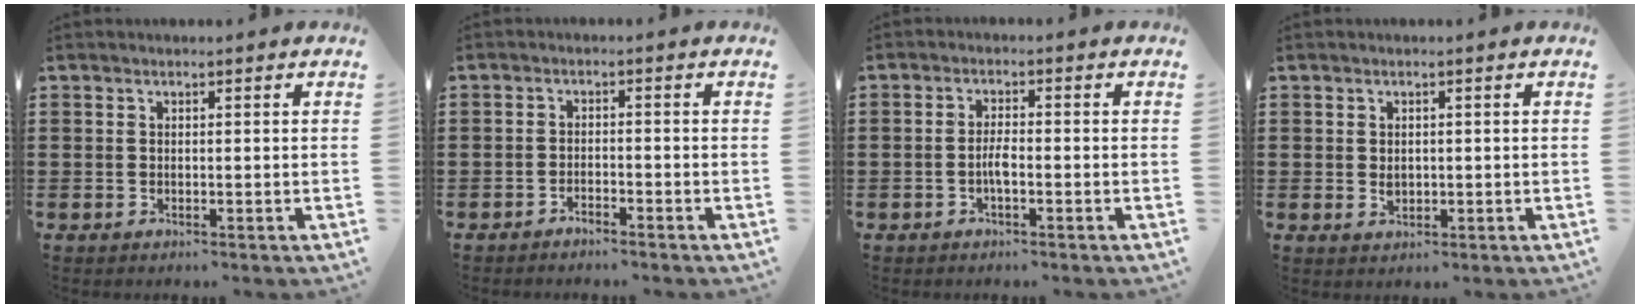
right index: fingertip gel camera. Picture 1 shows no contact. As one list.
[{"total": 1.7, "force": [-1.7, -0.1, 0.1], "torque": [-0.008, 0.002, -0.034]}, {"total": 2.5, "force": [-0.9, 0.6, 2.3], "torque": [-0.049, 0.000, -0.019]}, {"total": 1.5, "force": [0.1, 1.2, 0.9], "torque": [-0.018, 0.007, 0.001]}]